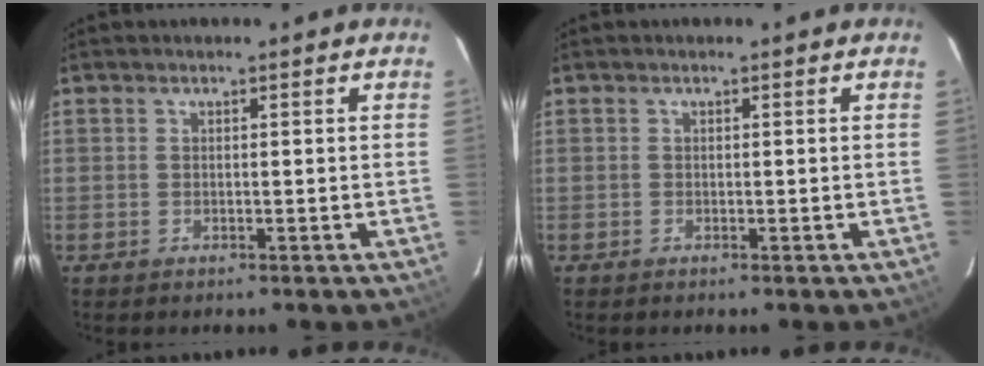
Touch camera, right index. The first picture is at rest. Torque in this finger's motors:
{"motor_torque": [0.01, -0.01, 0.04, 0.00]}